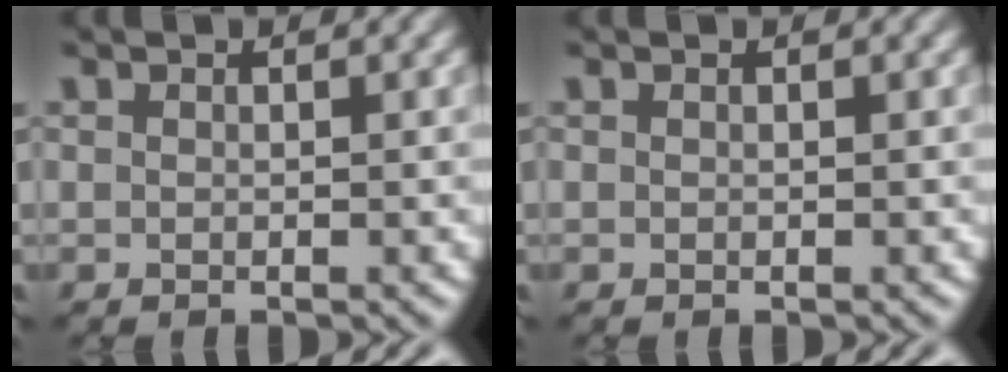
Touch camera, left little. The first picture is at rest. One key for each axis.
{"total": 0.0}